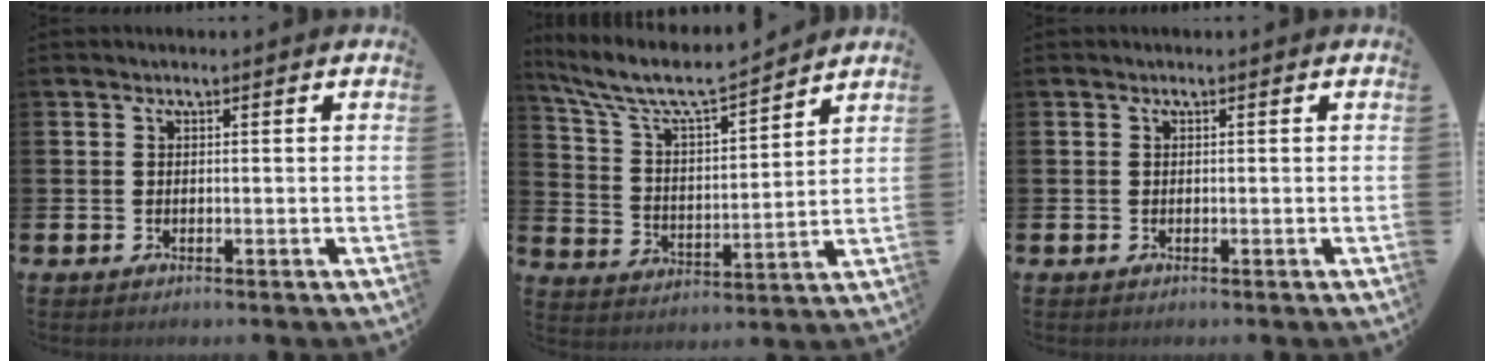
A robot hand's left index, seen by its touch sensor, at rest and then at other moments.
{"total": 8.2, "force": [7.5, 1.2, 3.2], "torque": [-0.101, -0.049, 0.127]}
{"total": 0.0}